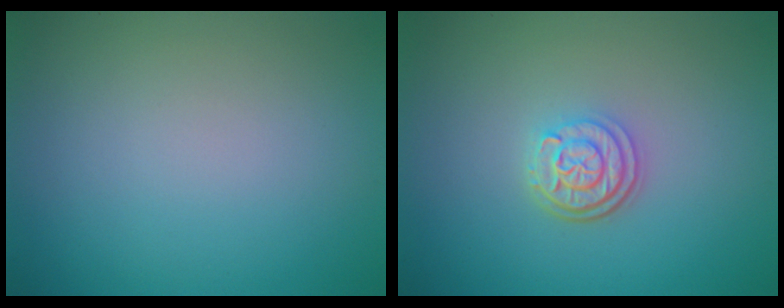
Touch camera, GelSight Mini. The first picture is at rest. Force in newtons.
{"total": 3.0, "press": 2.4, "slide": 1.8}